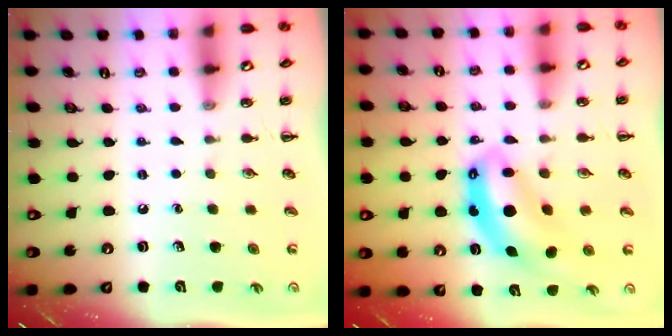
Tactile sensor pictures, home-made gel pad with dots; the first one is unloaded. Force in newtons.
{"total": 8.3, "press": 8.0, "slide": 2.1}